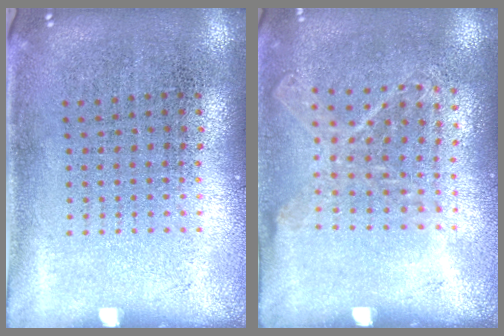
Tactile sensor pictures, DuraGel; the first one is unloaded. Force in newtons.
{"total": 1.1, "press": 1.0, "slide": 0.5}